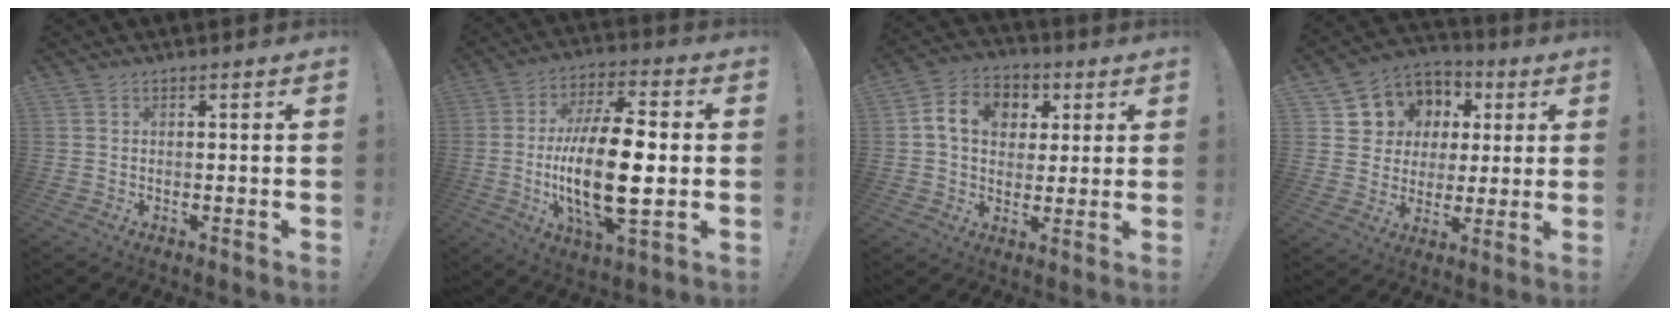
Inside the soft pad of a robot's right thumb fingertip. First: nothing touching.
{"total": 20.7, "force": [-1.9, 7.4, 19.3], "torque": [-0.375, -0.004, -0.035]}
{"total": 11.7, "force": [3.0, 9.5, 6.2], "torque": [-0.096, 0.010, 0.060]}
{"total": 9.9, "force": [3.0, 9.2, 2.1], "torque": [-0.026, -0.024, 0.069]}